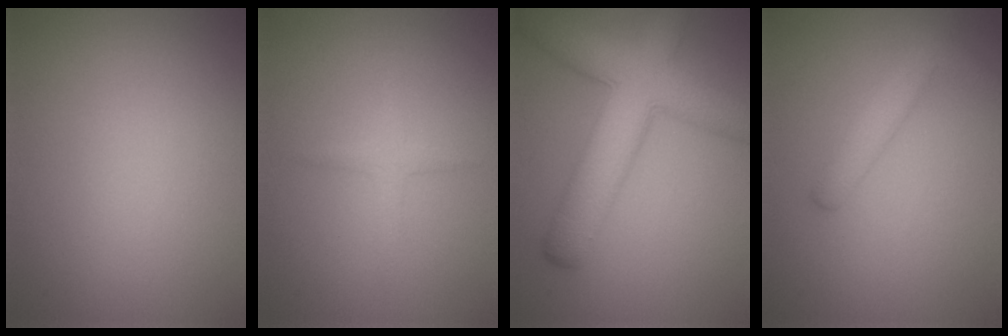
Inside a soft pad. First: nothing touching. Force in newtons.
{"total": 1.3, "press": 1.3, "slide": 0.1}
{"total": 8.4, "press": 8.4, "slide": 0.4}
{"total": 2.4, "press": 2.4, "slide": 0.1}